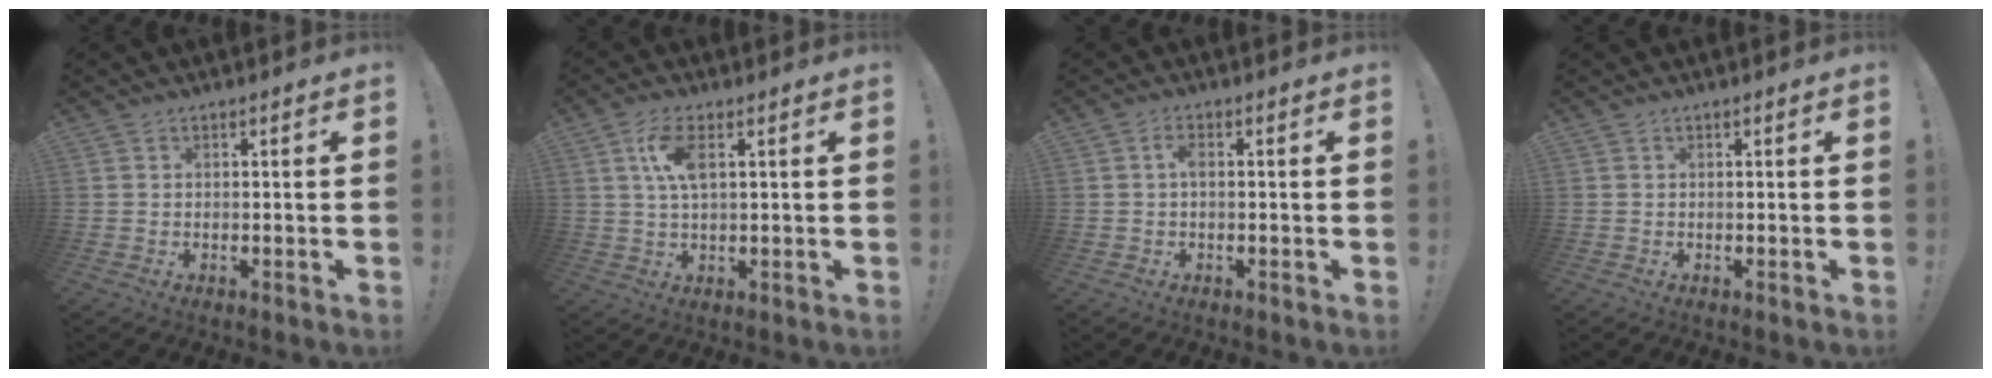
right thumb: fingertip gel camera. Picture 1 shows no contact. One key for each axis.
{"total": 7.4, "fx": 2.2, "fy": 2.8, "fz": 6.5, "tx": -0.133, "ty": 0.003, "tz": 0.037}
{"total": 2.1, "fx": 0.0, "fy": 0.9, "fz": 1.9, "tx": -0.046, "ty": 0.009, "tz": -0.001}
{"total": 0.0}